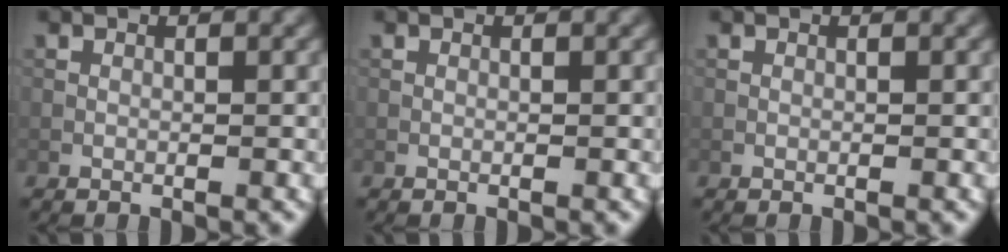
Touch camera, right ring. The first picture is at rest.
{"total": 0.0}
{"total": 0.0}